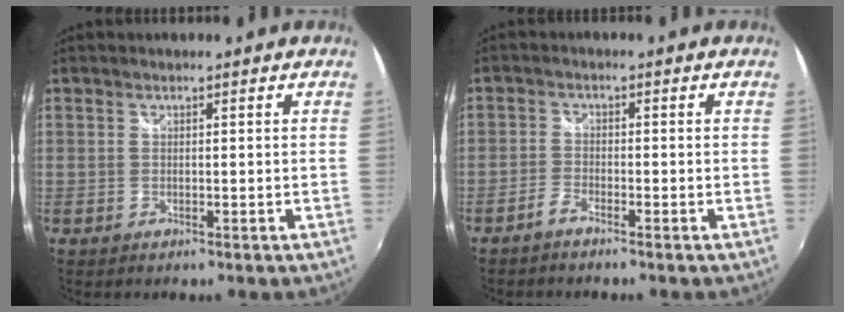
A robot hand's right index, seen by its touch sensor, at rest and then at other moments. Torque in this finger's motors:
{"motor_torque": [0.09, -0.06, -0.01, 0.00]}